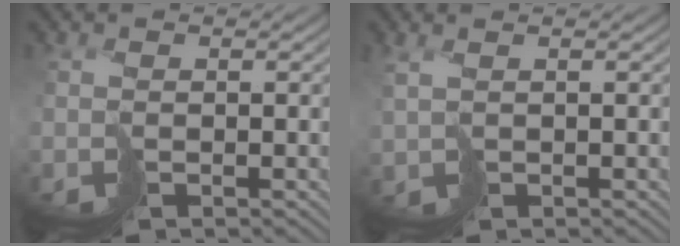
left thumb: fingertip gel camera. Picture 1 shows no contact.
{"total": 1.5, "force": [1.1, 0.3, 1.0], "torque": [-0.030, -0.004, 0.024]}